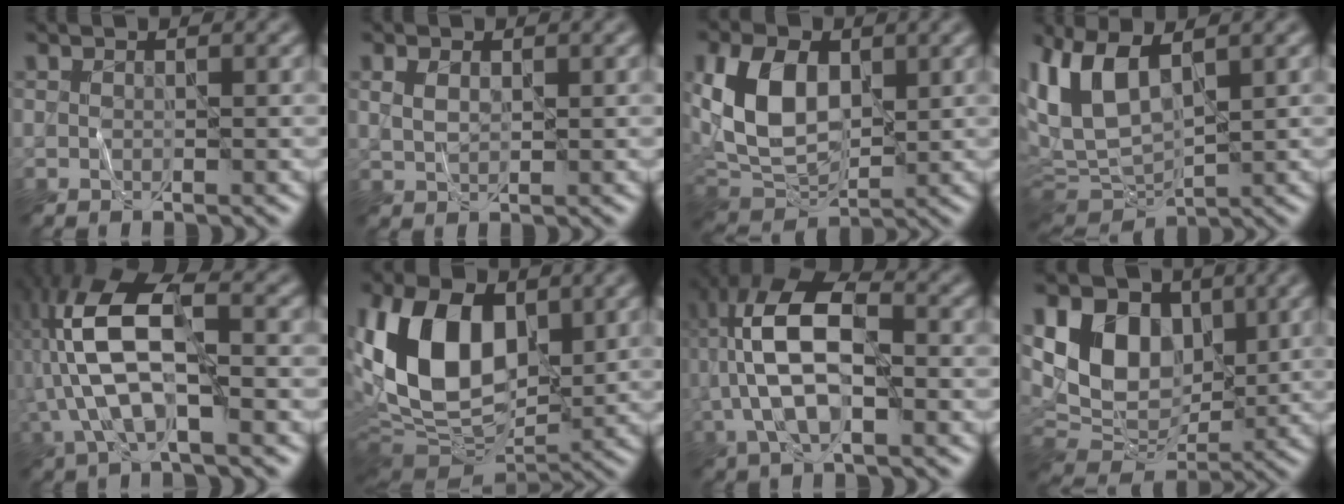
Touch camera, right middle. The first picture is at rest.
{"total": 1.7, "force": [0.8, 0.9, 1.2], "torque": [-0.028, 0.001, 0.020]}
{"total": 8.7, "force": [1.7, 5.6, 6.4], "torque": [-0.148, 0.002, 0.028]}
{"total": 8.1, "force": [2.7, 3.8, 6.6], "torque": [-0.162, 0.005, 0.051]}
{"total": 9.7, "force": [-0.5, 3.7, 9.0], "torque": [-0.190, 0.021, -0.016]}
{"total": 12.8, "force": [2.0, 8.1, 9.6], "torque": [-0.205, 0.005, 0.026]}
{"total": 8.9, "force": [-1.0, 3.9, 7.9], "torque": [-0.158, 0.026, -0.027]}
{"total": 9.0, "force": [2.8, 6.5, 5.7], "torque": [-0.107, -0.005, 0.045]}